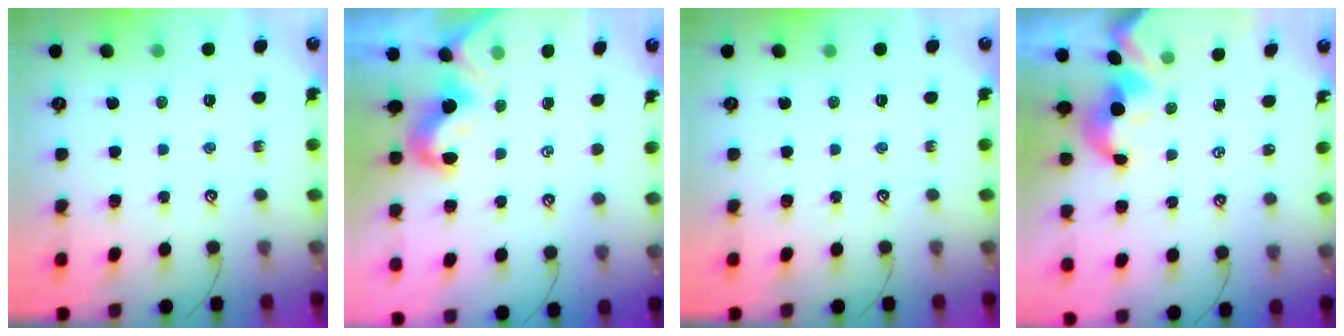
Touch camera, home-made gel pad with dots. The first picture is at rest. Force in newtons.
{"total": 1.9, "press": 1.8, "slide": 0.6}
{"total": 0.0}
{"total": 2.2, "press": 2.2, "slide": 0.1}